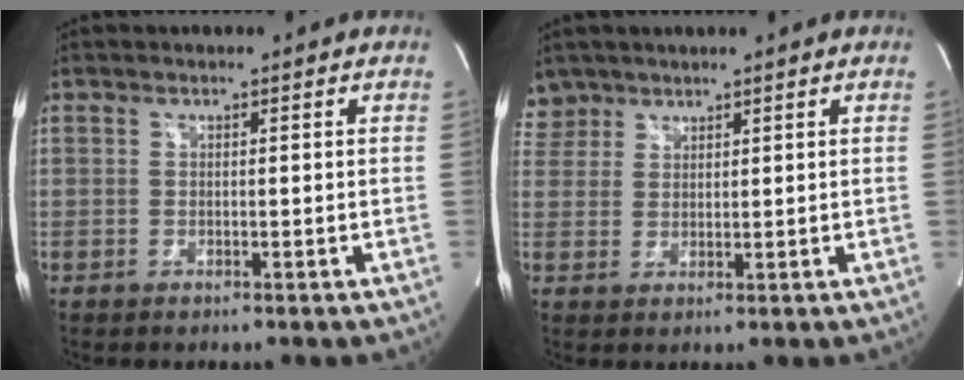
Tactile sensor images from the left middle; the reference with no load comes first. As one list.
[{"total": 3.4, "force": [2.8, 1.8, -0.5], "torque": [0.015, 0.008, 0.056]}]